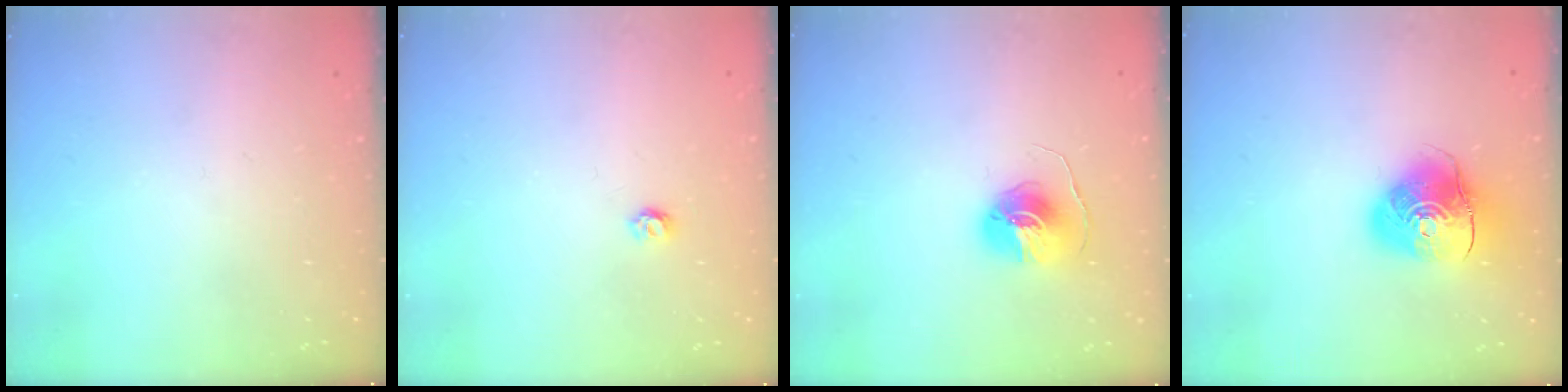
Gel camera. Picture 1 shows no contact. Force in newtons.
{"total": 3.5, "press": 3.5, "slide": 0.3}
{"total": 7.8, "press": 7.8, "slide": 0.1}
{"total": 10.8, "press": 10.6, "slide": 1.7}